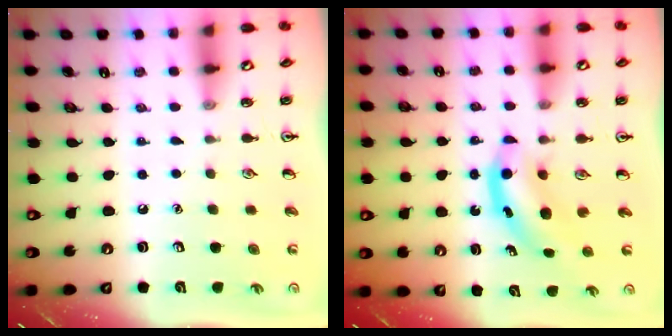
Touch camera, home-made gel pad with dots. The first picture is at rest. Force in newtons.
{"total": 4.4, "press": 4.4, "slide": 0.5}